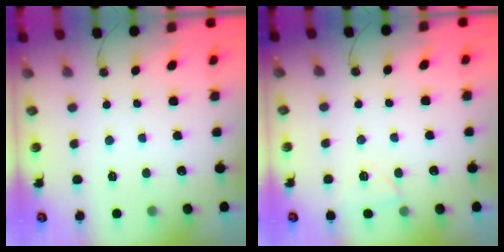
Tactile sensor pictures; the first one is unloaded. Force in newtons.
{"total": 4.0, "press": 3.9, "slide": 0.4}